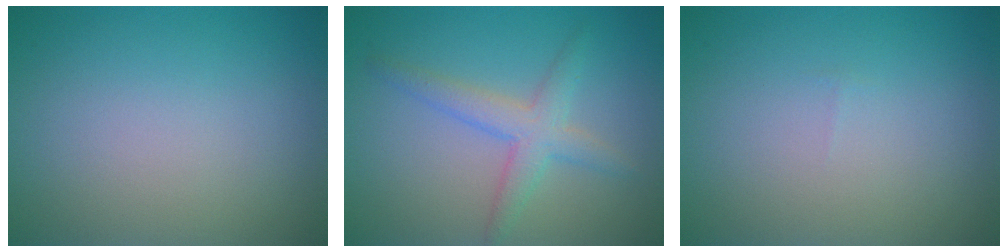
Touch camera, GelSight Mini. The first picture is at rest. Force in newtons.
{"total": 3.0, "press": 3.0, "slide": 0.1}
{"total": 0.0}